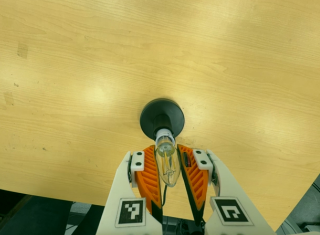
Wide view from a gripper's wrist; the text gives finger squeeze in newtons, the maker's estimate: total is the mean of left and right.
{"total": 13.2, "left": 13.0, "right": 13.3}